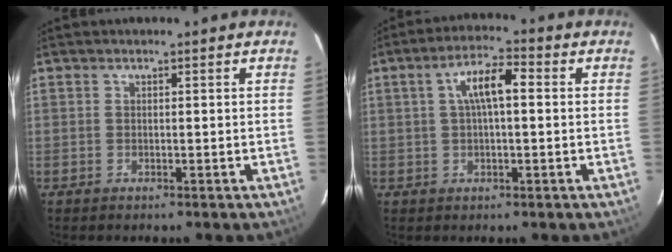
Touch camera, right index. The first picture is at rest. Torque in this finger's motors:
{"motor_torque": [0.28, -0.08, 0.46, 0.13]}